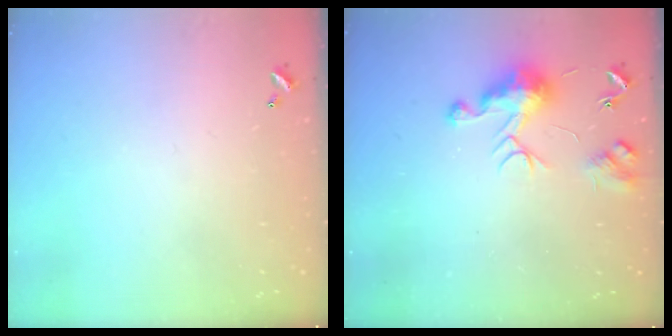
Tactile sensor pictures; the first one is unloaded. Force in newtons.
{"total": 9.0, "press": 9.0, "slide": 0.5}